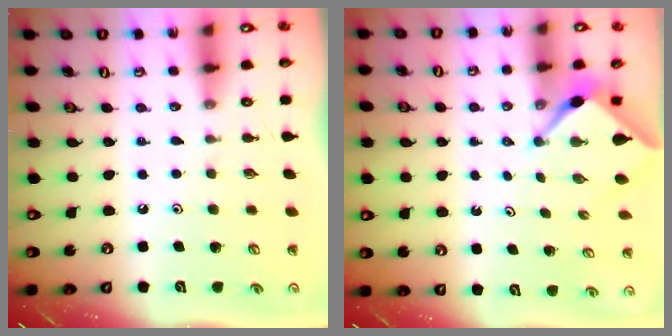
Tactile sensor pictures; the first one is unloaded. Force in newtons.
{"total": 2.2, "press": 2.2, "slide": 0.2}